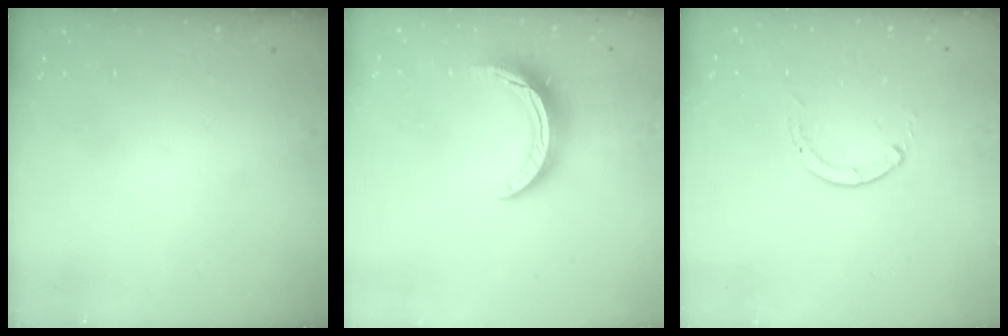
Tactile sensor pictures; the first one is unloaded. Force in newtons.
{"total": 9.9, "press": 9.9, "slide": 0.7}
{"total": 0.6, "press": 0.5, "slide": 0.1}